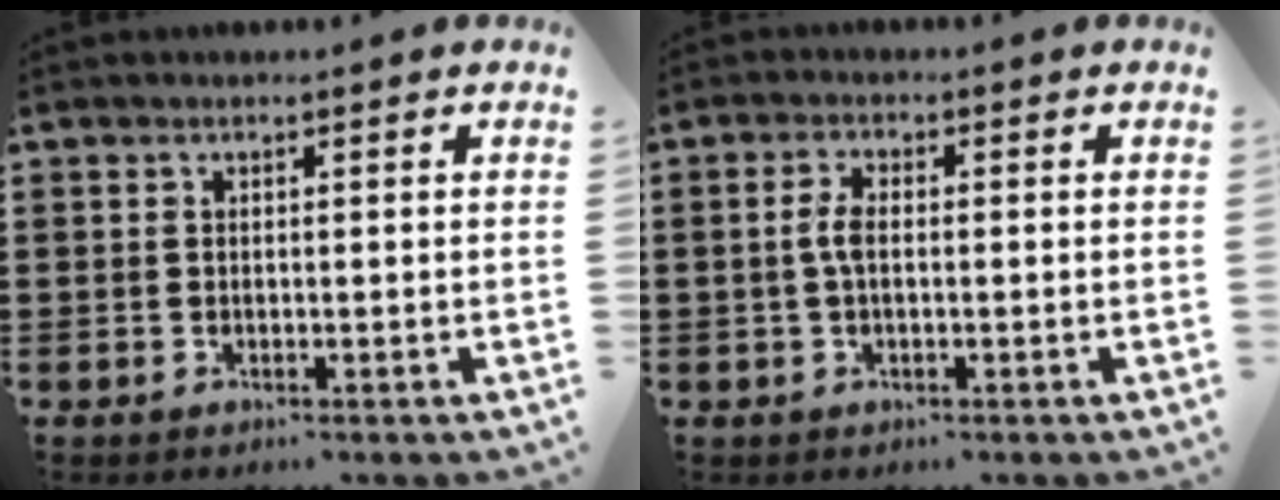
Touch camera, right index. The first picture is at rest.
{"total": 3.1, "force": [-0.1, 1.3, 2.9], "torque": [-0.070, -0.002, -0.008]}